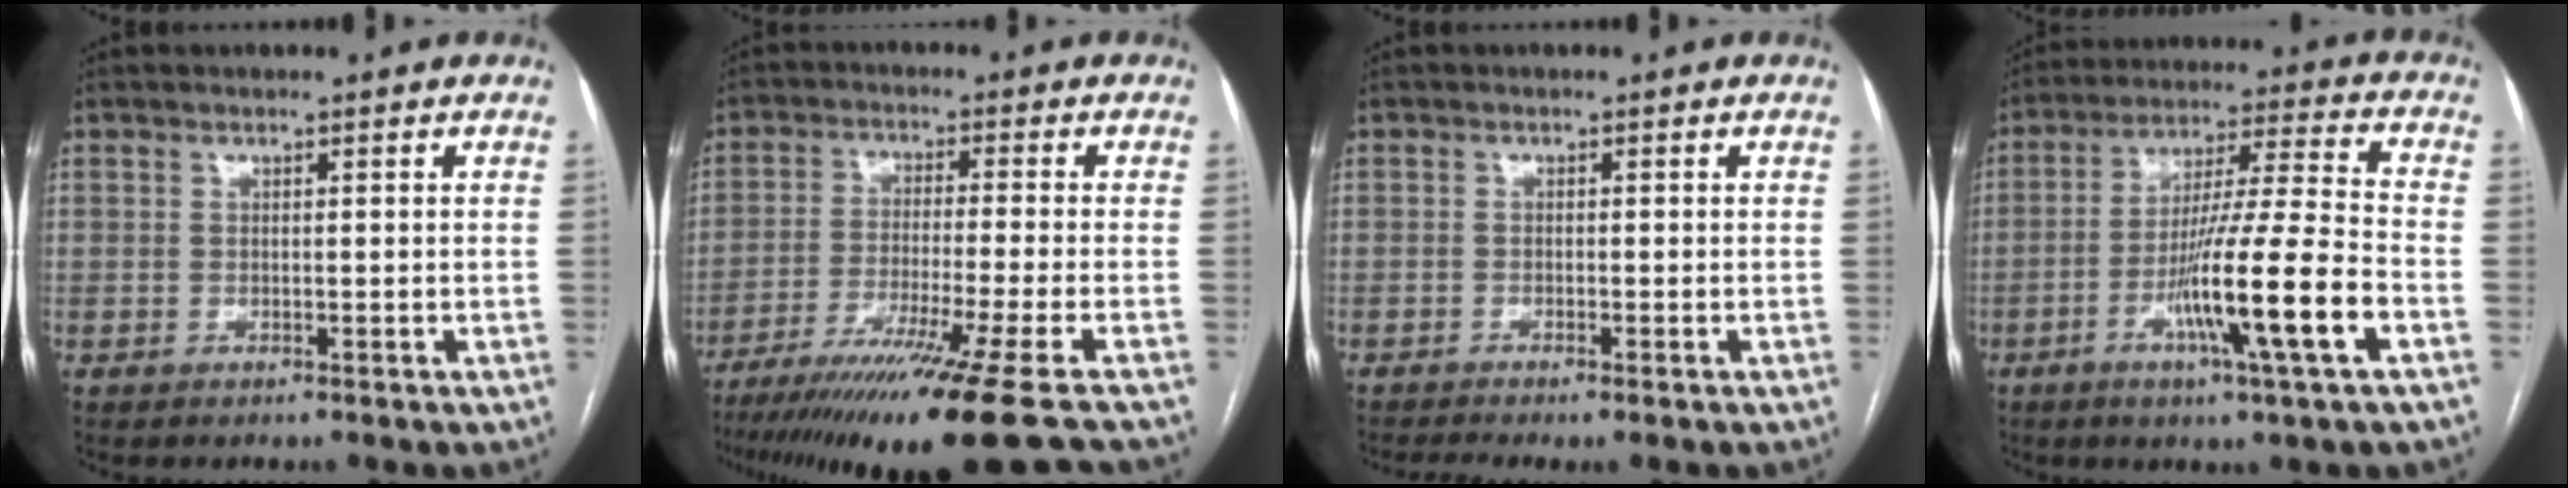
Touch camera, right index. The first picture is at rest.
{"total": 18.4, "force": [-14.1, -2.2, 11.7], "torque": [-0.165, -0.061, -0.229]}
{"total": 3.7, "force": [-2.8, 0.1, 2.4], "torque": [-0.036, -0.006, -0.043]}
{"total": 15.4, "force": [-5.6, -0.8, 14.3], "torque": [-0.255, -0.011, -0.100]}